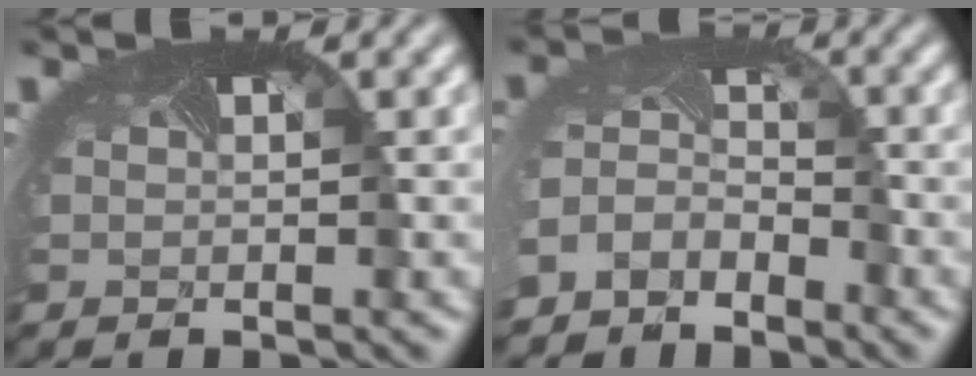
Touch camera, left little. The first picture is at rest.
{"total": 4.3, "force": [-3.6, 2.3, 0.7], "torque": [-0.025, -0.015, -0.072]}